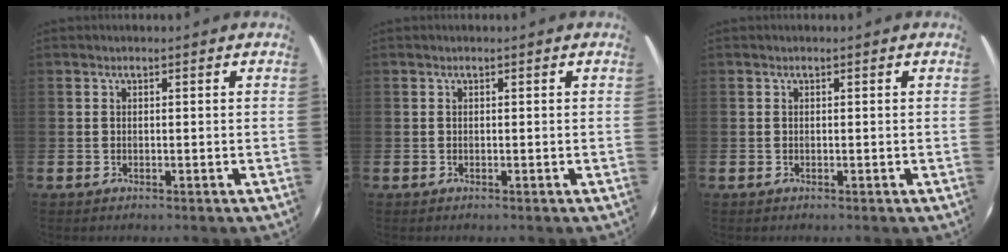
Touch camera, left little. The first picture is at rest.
{"total": 0.0}
{"total": 0.0}